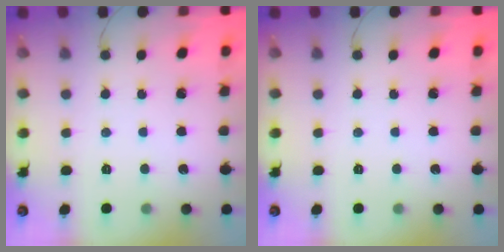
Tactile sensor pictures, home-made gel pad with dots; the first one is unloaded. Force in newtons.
{"total": 0.0}